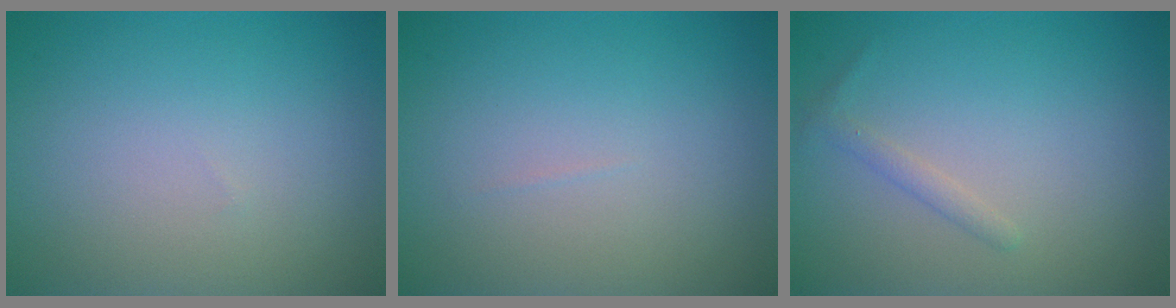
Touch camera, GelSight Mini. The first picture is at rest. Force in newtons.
{"total": 0.0}
{"total": 1.1, "press": 1.1, "slide": 0.1}